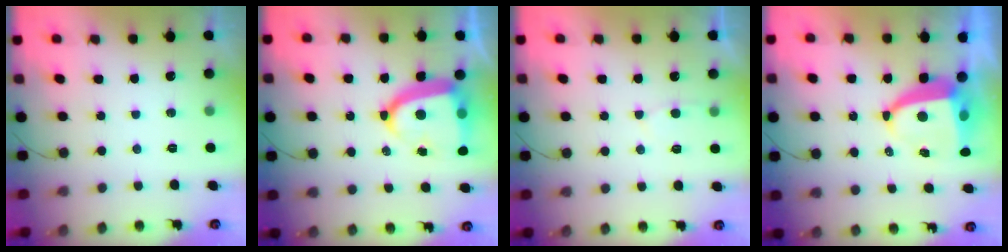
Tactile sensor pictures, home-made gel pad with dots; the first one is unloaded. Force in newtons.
{"total": 16.0, "press": 15.9, "slide": 1.9}
{"total": 3.0, "press": 3.0, "slide": 0.4}
{"total": 7.9, "press": 7.8, "slide": 1.2}